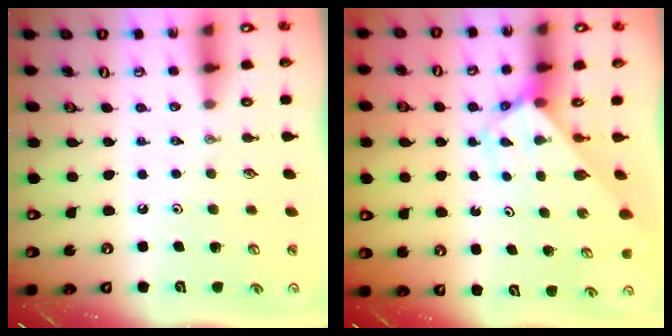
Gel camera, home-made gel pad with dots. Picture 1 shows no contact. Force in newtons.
{"total": 2.7, "press": 2.7, "slide": 0.2}